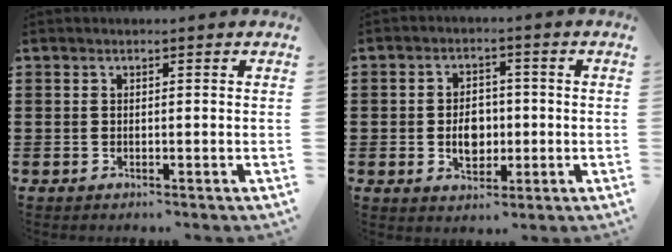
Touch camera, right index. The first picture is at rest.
{"total": 5.0, "force": [-0.6, 3.6, 3.4], "torque": [-0.053, 0.003, -0.016]}